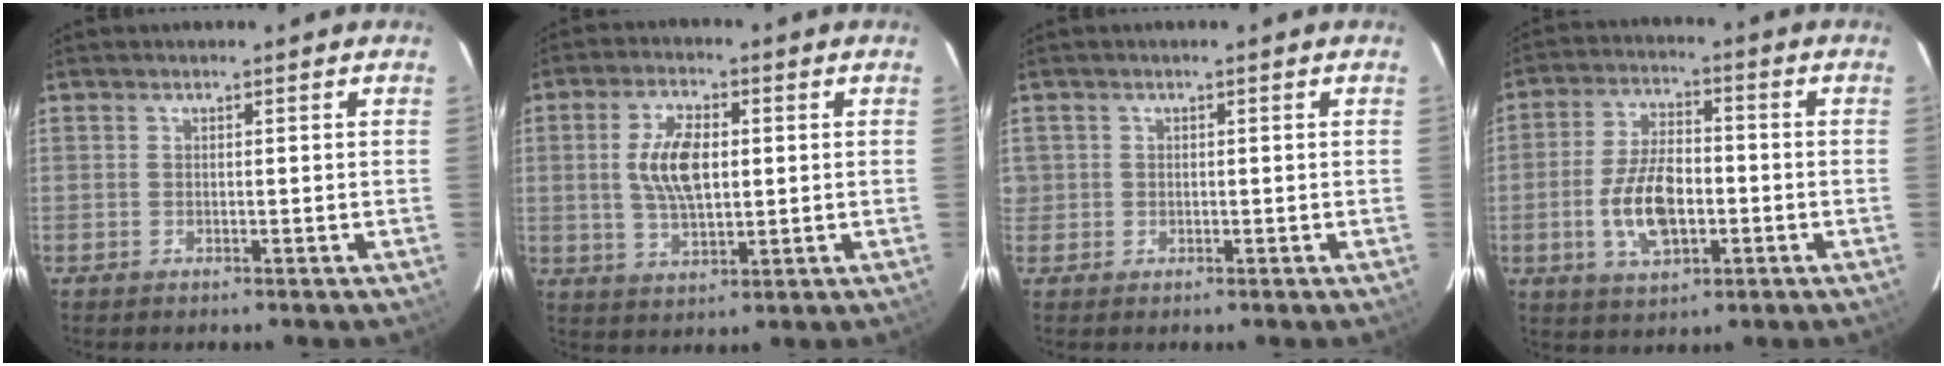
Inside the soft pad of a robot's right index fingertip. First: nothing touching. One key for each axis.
{"total": 8.8, "fx": 1.0, "fy": 4.3, "fz": 7.7, "tx": -0.148, "ty": 0.006, "tz": 0.022}
{"total": 1.2, "fx": -0.1, "fy": 1.2, "fz": -0.1, "tx": 0.004, "ty": 0.003, "tz": 0.000}
{"total": 11.2, "fx": -2.7, "fy": 5.9, "fz": 9.1, "tx": -0.182, "ty": 0.004, "tz": -0.042}